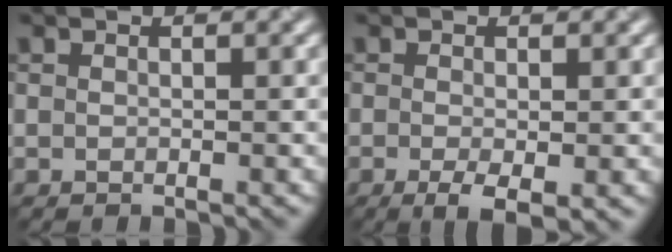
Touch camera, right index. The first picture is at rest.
{"total": 2.9, "force": [-1.0, 0.8, 2.6], "torque": [-0.047, -0.011, -0.016]}